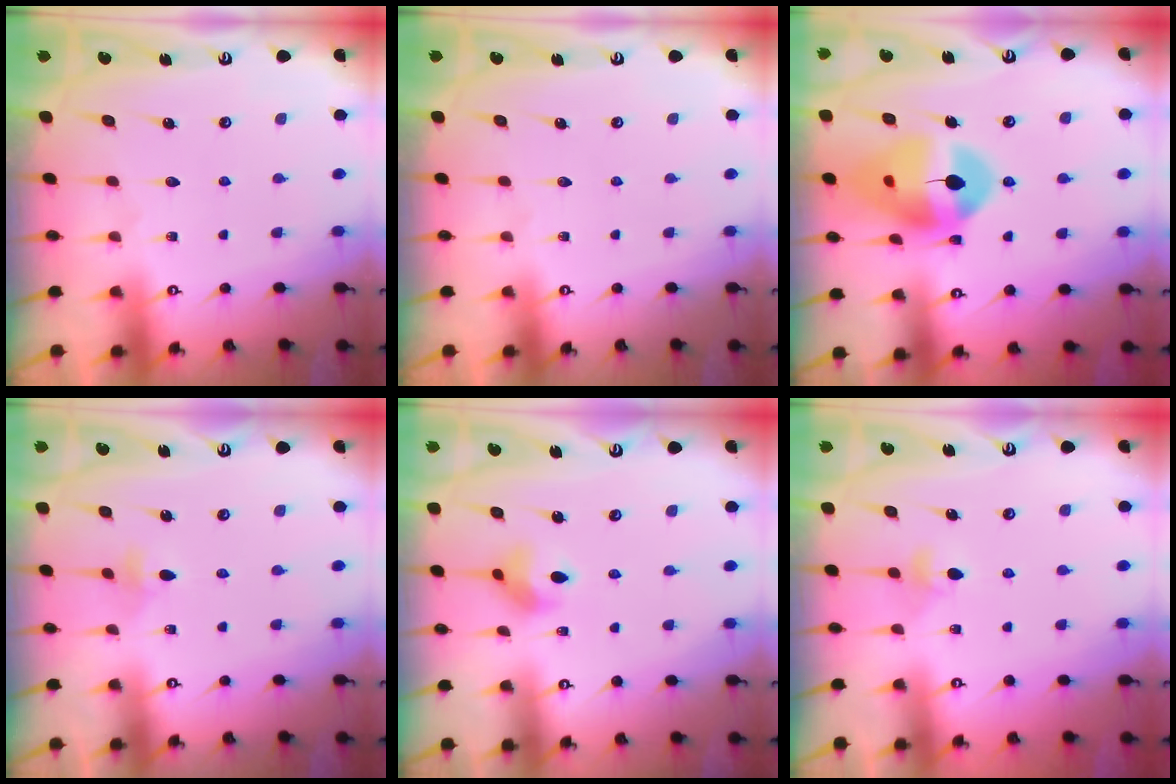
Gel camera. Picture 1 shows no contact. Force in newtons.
{"total": 0.0}
{"total": 16.6, "press": 16.5, "slide": 1.9}
{"total": 3.4, "press": 3.2, "slide": 1.1}
{"total": 6.2, "press": 6.1, "slide": 0.8}
{"total": 4.7, "press": 4.7, "slide": 0.7}